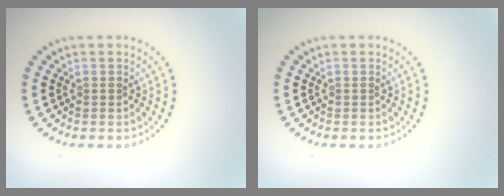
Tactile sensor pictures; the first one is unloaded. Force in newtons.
{"total": 0.0}